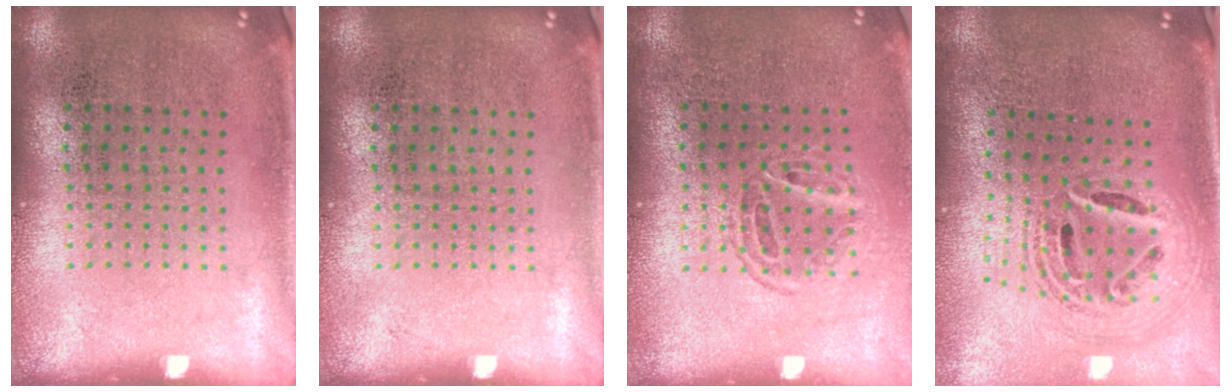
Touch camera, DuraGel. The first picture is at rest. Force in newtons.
{"total": 0.0}
{"total": 1.4, "press": 1.1, "slide": 0.8}
{"total": 2.4, "press": 1.8, "slide": 1.7}